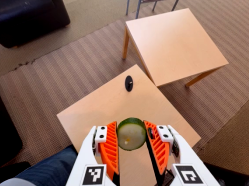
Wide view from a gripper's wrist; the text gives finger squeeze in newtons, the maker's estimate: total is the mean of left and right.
{"total": 13.0, "left": 13.6, "right": 12.3}